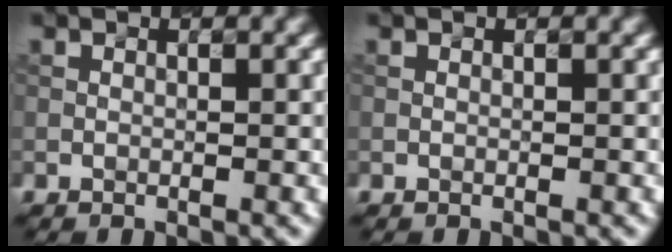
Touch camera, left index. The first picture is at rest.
{"total": 0.0}